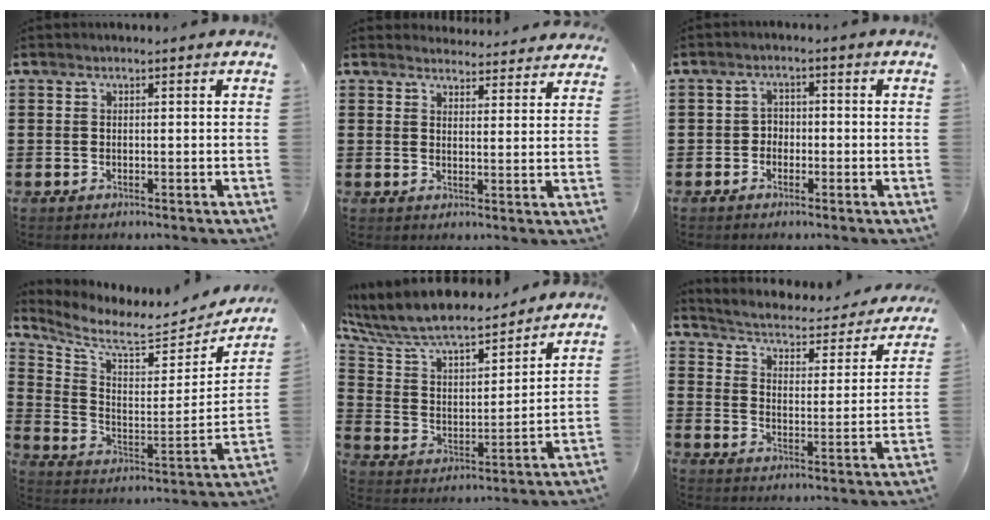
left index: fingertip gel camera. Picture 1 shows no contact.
{"total": 3.8, "force": [3.8, 0.4, 0.3], "torque": [-0.009, -0.021, 0.068]}
{"total": 1.9, "force": [-1.2, 1.4, 0.6], "torque": [-0.016, 0.006, -0.028]}
{"total": 6.8, "force": [6.0, 1.1, 3.1], "torque": [-0.090, -0.051, 0.098]}
{"total": 8.2, "force": [7.2, 1.7, 3.4], "torque": [-0.100, -0.052, 0.121]}
{"total": 2.3, "force": [1.9, 0.5, 1.1], "torque": [-0.038, -0.027, 0.021]}